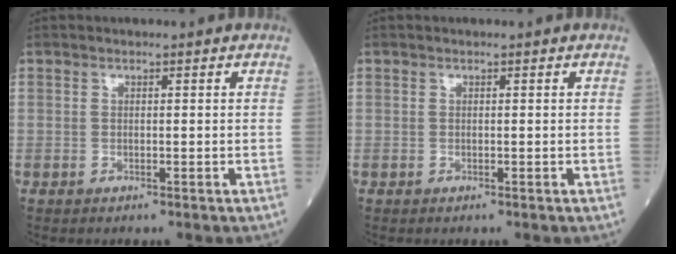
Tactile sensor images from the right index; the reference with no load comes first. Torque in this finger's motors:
{"motor_torque": [0.00, 0.00, 0.00, -0.01]}